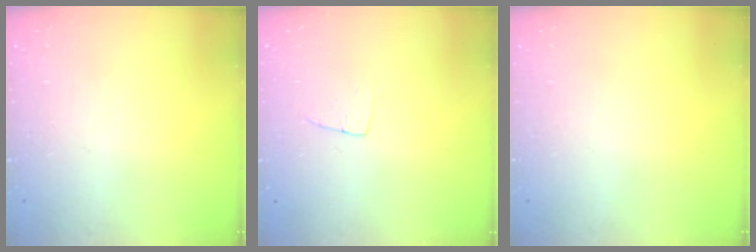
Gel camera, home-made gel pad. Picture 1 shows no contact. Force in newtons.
{"total": 4.5, "press": 4.4, "slide": 0.3}
{"total": 0.0}